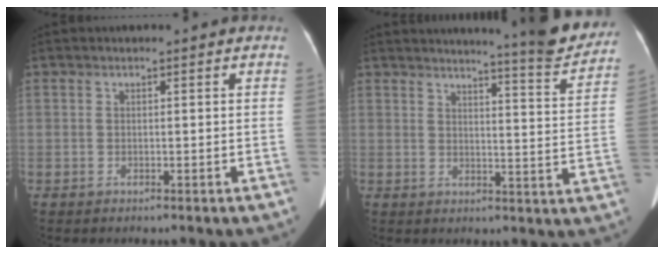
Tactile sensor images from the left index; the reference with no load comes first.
{"total": 12.1, "force": [11.4, -0.4, 4.1], "torque": [-0.046, -0.047, 0.127]}